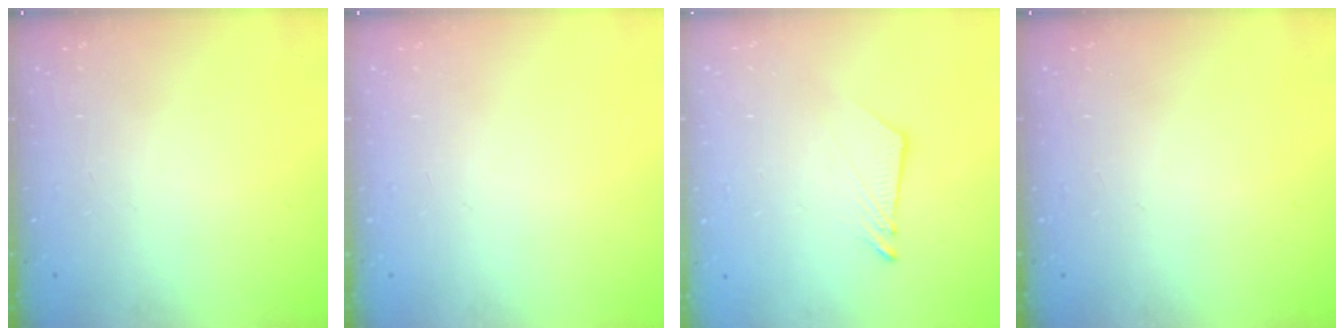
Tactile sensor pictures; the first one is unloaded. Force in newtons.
{"total": 0.0}
{"total": 5.4, "press": 5.4, "slide": 0.6}
{"total": 0.0}